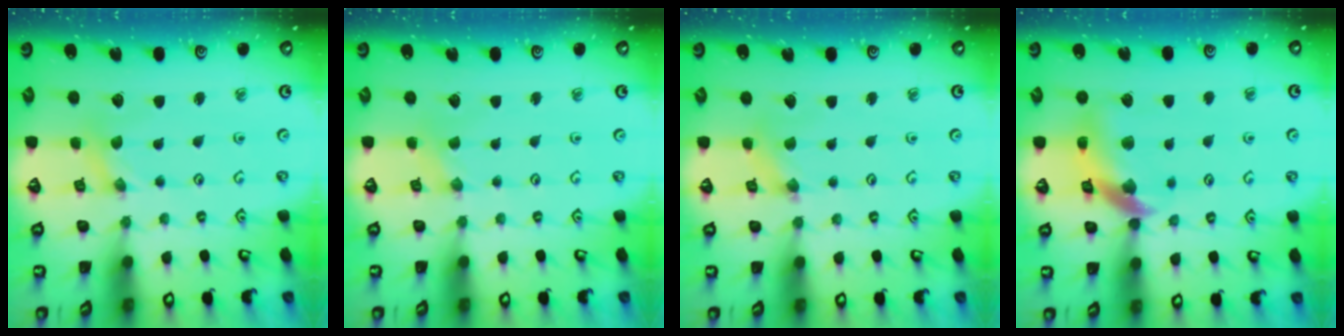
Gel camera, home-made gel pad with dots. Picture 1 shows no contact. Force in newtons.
{"total": 0.0}
{"total": 0.8, "press": 0.7, "slide": 0.3}
{"total": 13.2, "press": 13.1, "slide": 1.6}